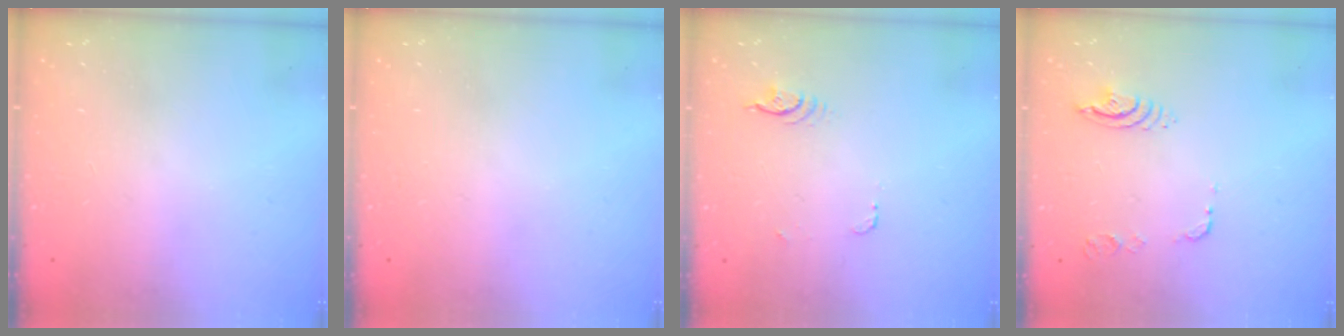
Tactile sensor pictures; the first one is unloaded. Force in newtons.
{"total": 0.0}
{"total": 4.4, "press": 4.1, "slide": 1.6}
{"total": 9.4, "press": 9.4, "slide": 1.1}